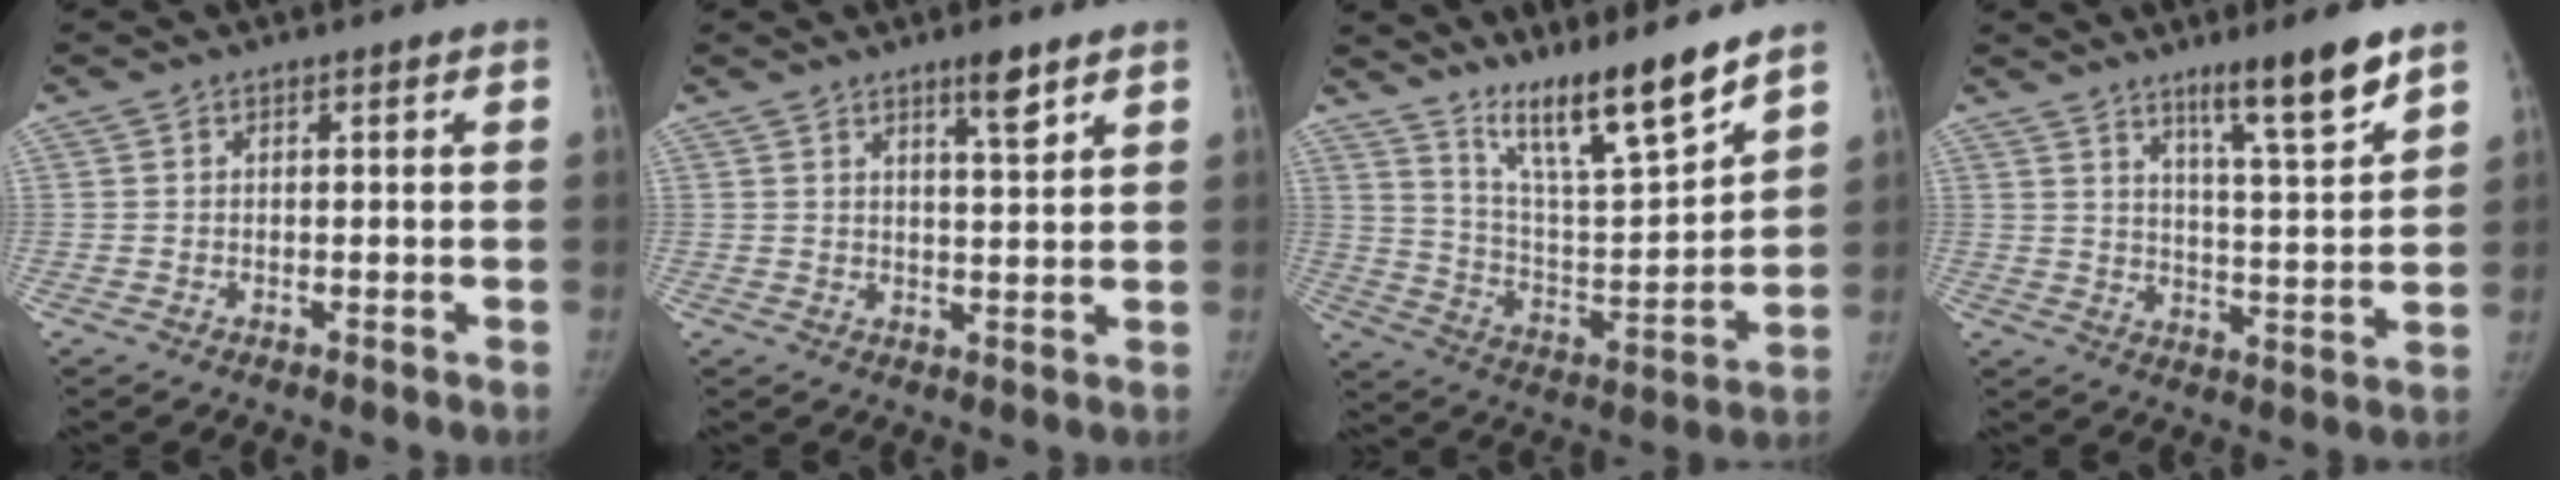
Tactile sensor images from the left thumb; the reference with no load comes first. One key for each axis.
{"total": 4.4, "fx": 3.0, "fy": 0.5, "fz": 3.2, "tx": -0.044, "ty": -0.024, "tz": 0.050}
{"total": 15.5, "fx": 12.1, "fy": 1.6, "fz": 9.6, "tx": -0.139, "ty": -0.084, "tz": 0.222}
{"total": 11.1, "fx": 7.7, "fy": 0.8, "fz": 7.9, "tx": -0.116, "ty": -0.053, "tz": 0.127}